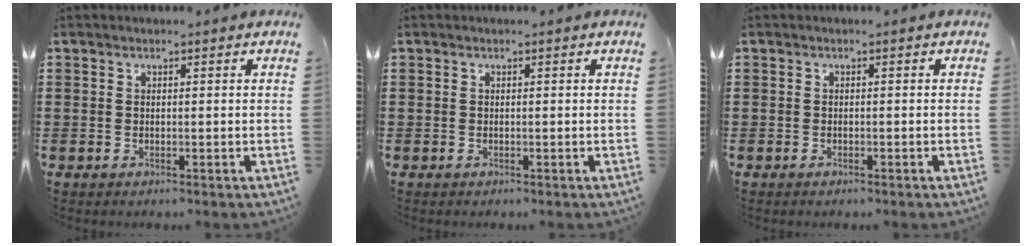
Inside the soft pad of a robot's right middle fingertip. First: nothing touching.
{"total": 0.0}
{"total": 0.5, "force": [-0.5, 0.1, 0.1], "torque": [-0.004, -0.001, -0.010]}